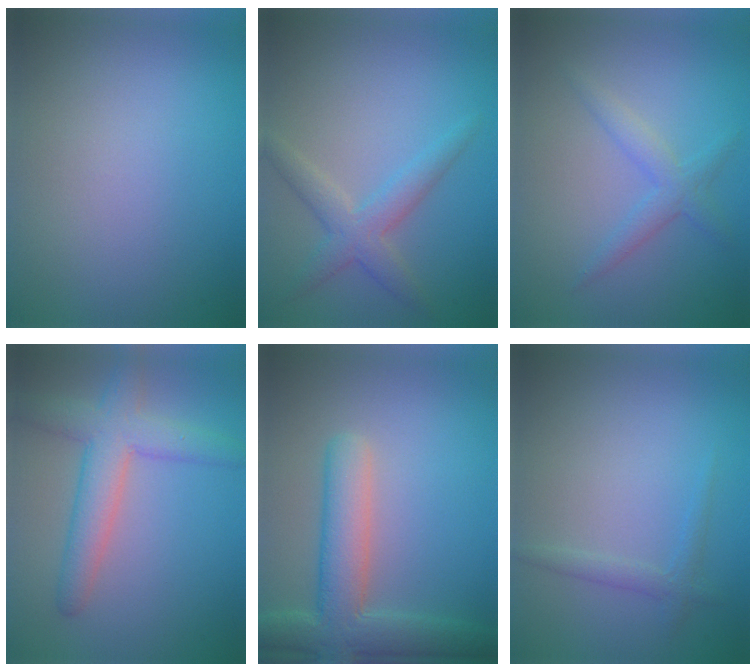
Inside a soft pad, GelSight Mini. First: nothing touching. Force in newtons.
{"total": 3.1, "press": 3.1, "slide": 0.1}
{"total": 2.2, "press": 2.2, "slide": 0.1}
{"total": 5.2, "press": 5.2, "slide": 0.2}
{"total": 5.9, "press": 5.9, "slide": 0.5}
{"total": 1.3, "press": 1.3, "slide": 0.0}